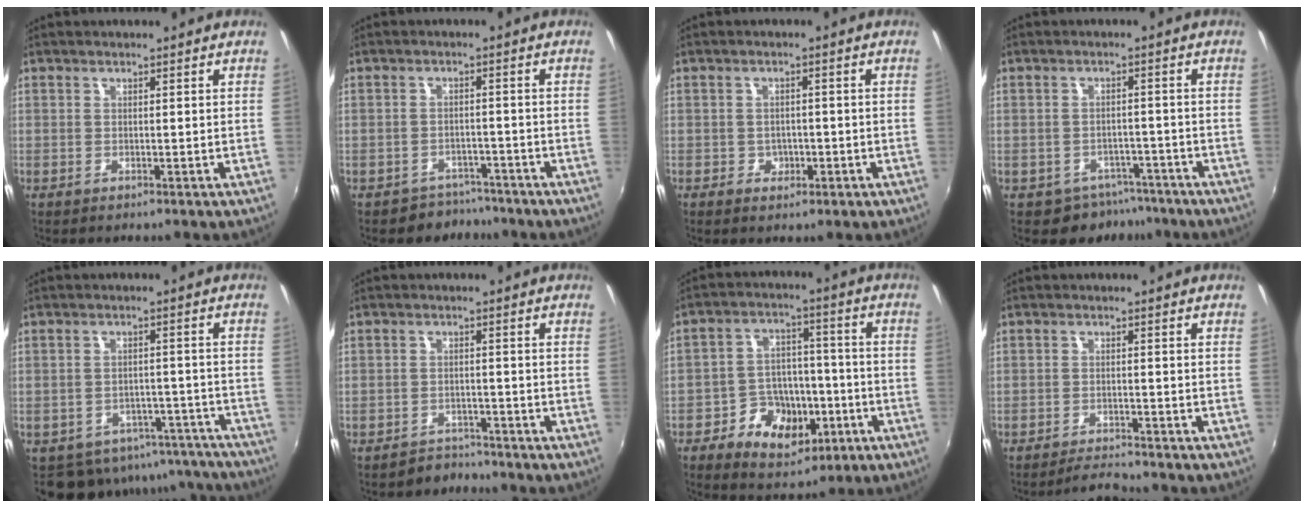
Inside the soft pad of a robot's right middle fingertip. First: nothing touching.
{"total": 4.3, "force": [-3.5, 2.4, -0.4], "torque": [0.002, 0.014, -0.053]}
{"total": 2.8, "force": [-0.5, 2.5, 1.3], "torque": [-0.023, -0.001, -0.003]}
{"total": 5.4, "force": [-3.9, 3.6, 0.9], "torque": [-0.019, 0.012, -0.044]}
{"total": 12.4, "force": [-10.4, 6.0, 2.8], "torque": [-0.049, 0.020, -0.113]}
{"total": 2.8, "force": [-2.6, 1.0, -0.5], "torque": [0.001, 0.007, -0.044]}
{"total": 13.1, "force": [-5.3, 9.5, 7.2], "torque": [-0.148, 0.026, -0.071]}
{"total": 3.5, "force": [-3.5, 0.0, 0.6], "torque": [-0.027, -0.006, -0.063]}